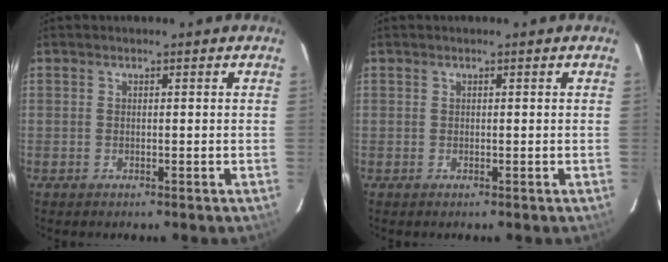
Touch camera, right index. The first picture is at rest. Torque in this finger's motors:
{"motor_torque": [0.09, 0.06, 0.06, 0.00]}